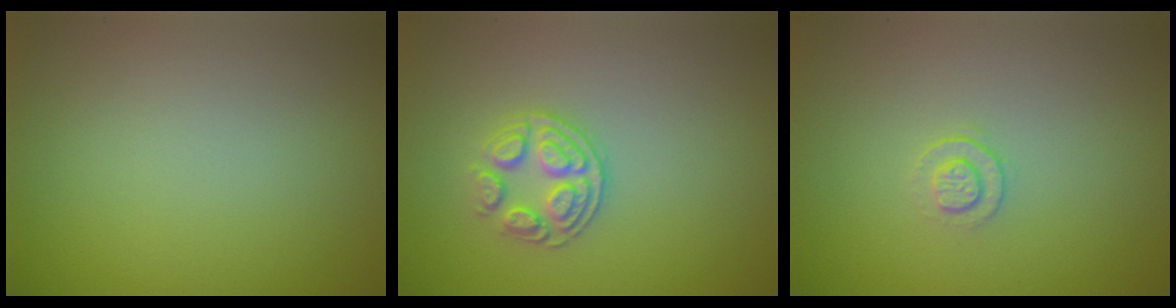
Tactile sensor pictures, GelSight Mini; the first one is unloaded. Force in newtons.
{"total": 2.9, "press": 2.5, "slide": 1.4}
{"total": 1.1, "press": 0.7, "slide": 0.9}